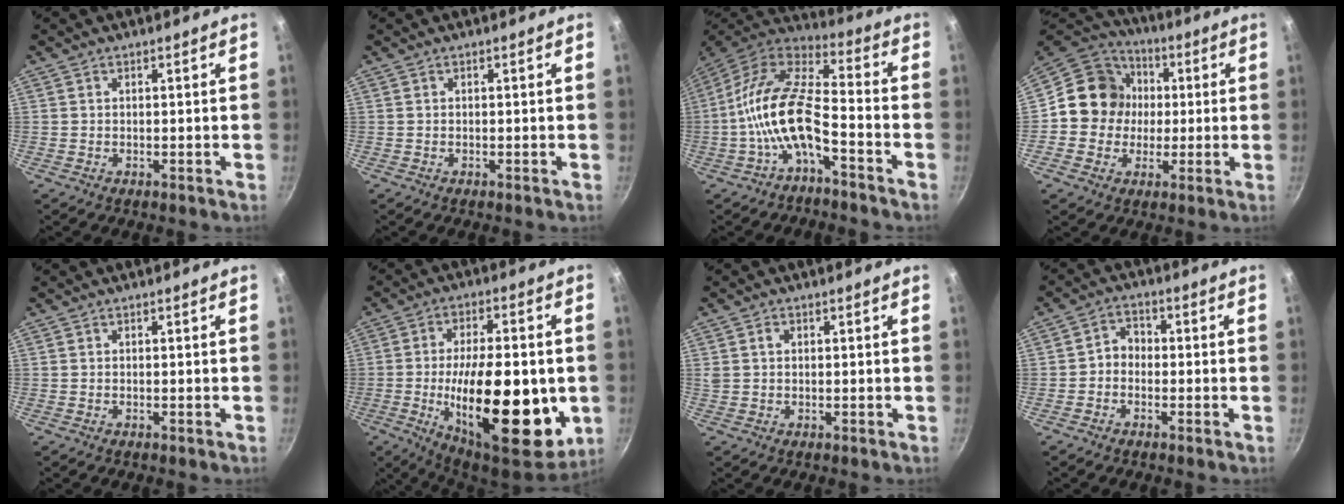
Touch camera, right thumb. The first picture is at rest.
{"total": 0.0}
{"total": 15.0, "force": [-5.0, 6.5, 12.5], "torque": [-0.244, 0.055, -0.107]}
{"total": 13.6, "force": [0.6, 12.6, 5.2], "torque": [-0.052, 0.026, -0.008]}
{"total": 0.0}
{"total": 26.3, "force": [-4.4, 11.1, 23.4], "torque": [-0.338, -0.001, -0.057]}
{"total": 1.7, "force": [0.5, 1.4, 1.0], "torque": [-0.012, 0.007, 0.010]}
{"total": 3.4, "force": [-0.9, 2.8, 1.6], "torque": [-0.009, 0.019, -0.027]}